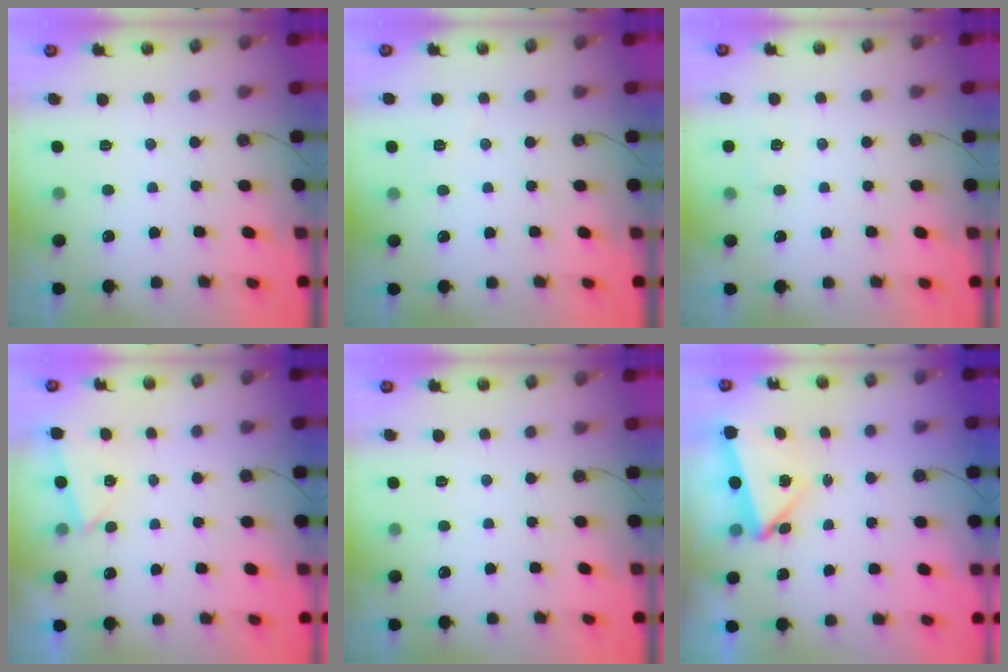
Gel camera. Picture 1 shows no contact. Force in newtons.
{"total": 2.9, "press": 2.8, "slide": 0.7}
{"total": 3.4, "press": 2.6, "slide": 2.2}
{"total": 2.4, "press": 2.1, "slide": 1.1}
{"total": 0.0}
{"total": 5.4, "press": 5.3, "slide": 0.8}